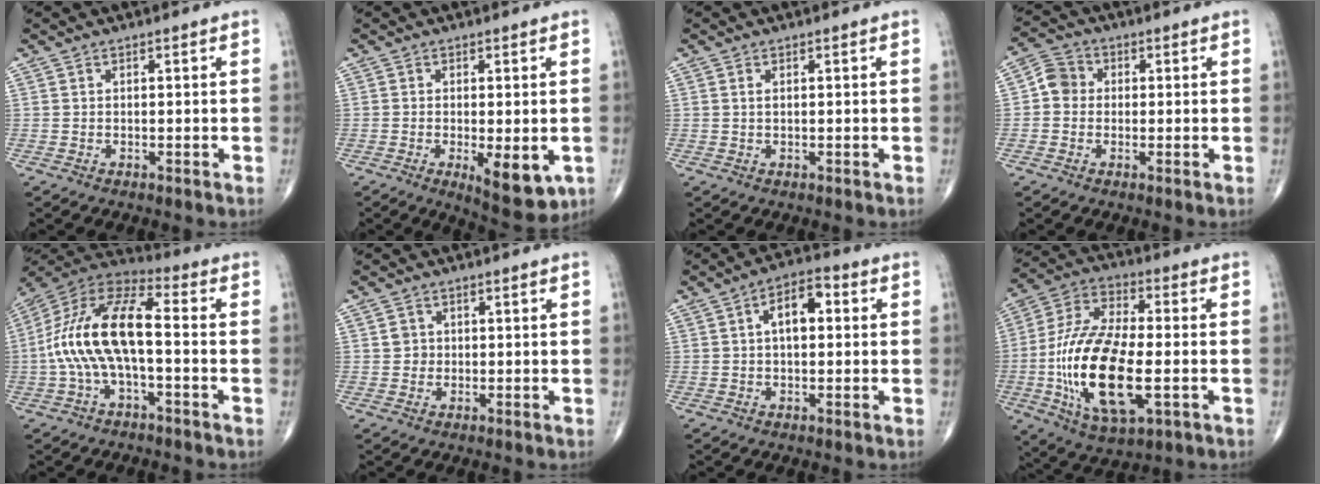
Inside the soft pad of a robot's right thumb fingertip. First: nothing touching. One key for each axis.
{"total": 8.7, "fx": -2.5, "fy": 3.3, "fz": 7.7, "tx": -0.099, "ty": -0.018, "tz": -0.028}
{"total": 0.6, "fx": 0.2, "fy": 0.2, "fz": 0.6, "tx": -0.011, "ty": 0.003, "tz": 0.004}
{"total": 4.7, "fx": -0.1, "fy": 4.2, "fz": 1.9, "tx": -0.018, "ty": 0.012, "tz": -0.013}
{"total": 16.2, "fx": -1.7, "fy": 6.7, "fz": 14.6, "tx": -0.303, "ty": 0.047, "tz": -0.038}
{"total": 2.1, "fx": 0.2, "fy": 2.0, "fz": 0.7, "tx": 0.000, "ty": 0.002, "tz": 0.005}
{"total": 7.3, "fx": 1.2, "fy": 3.9, "fz": 6.1, "tx": -0.086, "ty": 0.021, "tz": 0.009}
{"total": 22.0, "fx": -4.1, "fy": 9.6, "fz": 19.3, "tx": -0.390, "ty": 0.007, "tz": -0.064}